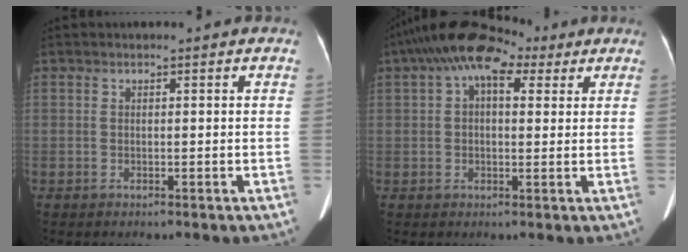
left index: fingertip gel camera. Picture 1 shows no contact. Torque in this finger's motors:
{"motor_torque": [1.08, -1.06, 0.23, 0.16]}